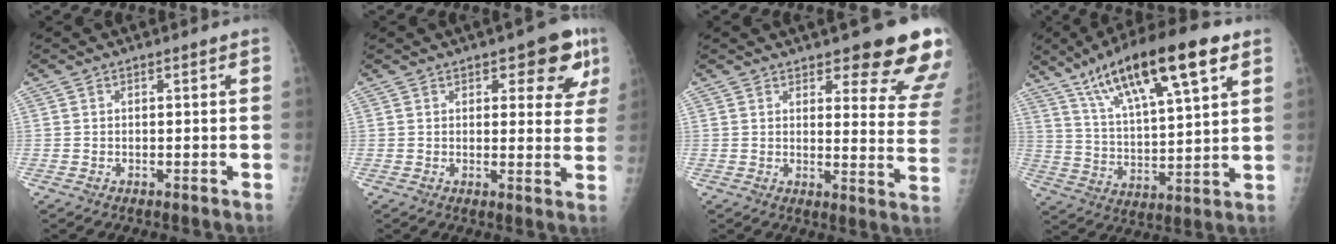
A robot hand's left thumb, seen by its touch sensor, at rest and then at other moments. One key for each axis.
{"total": 9.7, "fx": 4.7, "fy": 4.1, "fz": 7.4, "tx": -0.050, "ty": -0.015, "tz": 0.051}
{"total": 16.8, "fx": 12.0, "fy": 4.9, "fz": 10.8, "tx": -0.088, "ty": -0.072, "tz": 0.134}
{"total": 21.5, "fx": 11.8, "fy": 5.7, "fz": 17.0, "tx": -0.271, "ty": -0.020, "tz": 0.208}